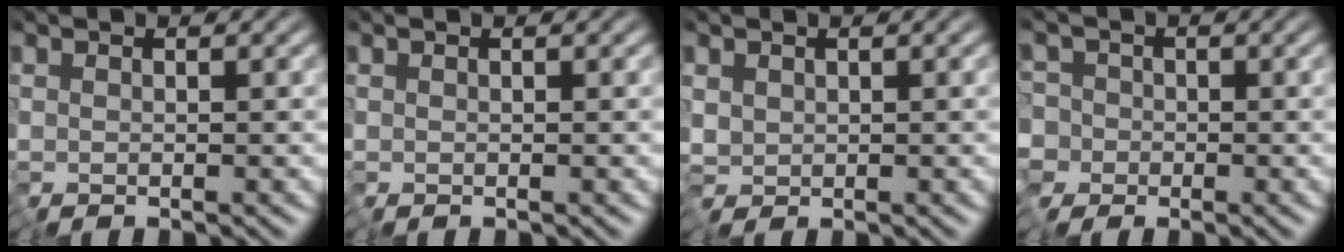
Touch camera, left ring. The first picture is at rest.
{"total": 0.0}
{"total": 1.3, "force": [-0.2, 1.1, 0.6], "torque": [-0.019, -0.001, -0.007]}
{"total": 3.7, "force": [-1.2, 3.5, 0.6], "torque": [0.002, 0.015, -0.046]}